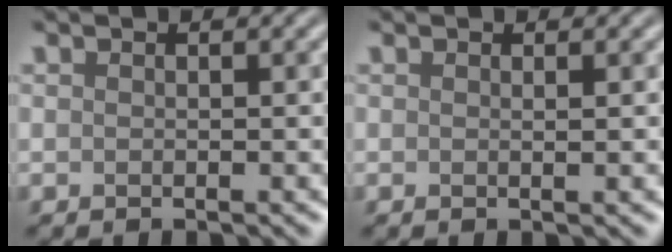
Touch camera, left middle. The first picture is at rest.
{"total": 0.8, "force": [0.1, 0.3, 0.7], "torque": [-0.006, -0.001, -0.003]}